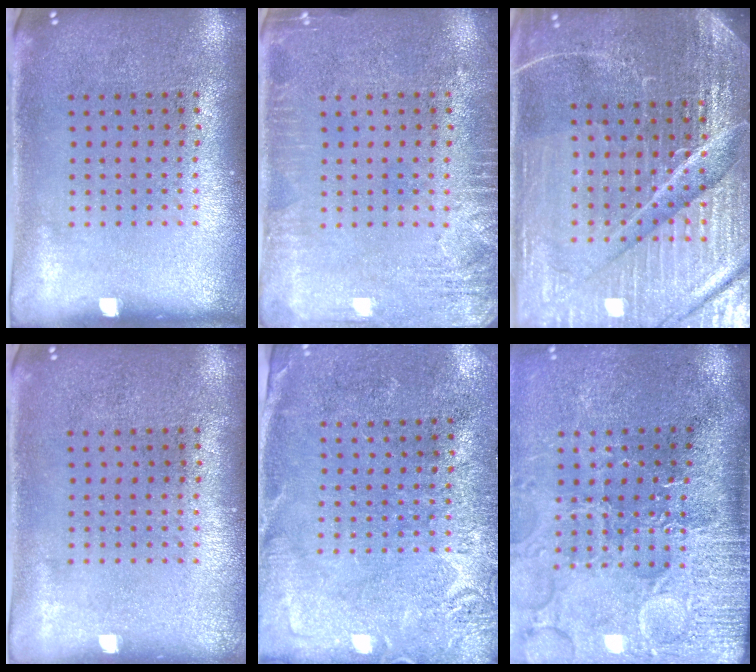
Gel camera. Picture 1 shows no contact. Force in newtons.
{"total": 2.7, "press": 2.7, "slide": 0.4}
{"total": 6.3, "press": 5.7, "slide": 2.9}
{"total": 0.0}
{"total": 2.7, "press": 2.6, "slide": 0.9}
{"total": 4.5, "press": 3.8, "slide": 2.6}